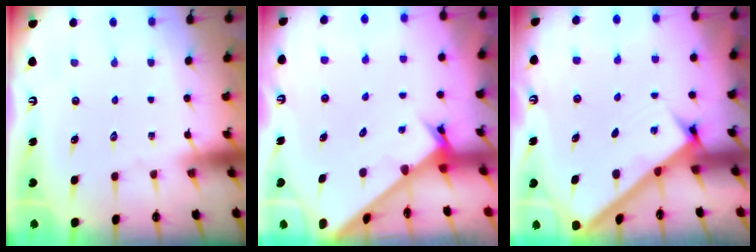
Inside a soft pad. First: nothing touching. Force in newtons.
{"total": 2.2, "press": 2.2, "slide": 0.1}
{"total": 2.5, "press": 2.5, "slide": 0.3}